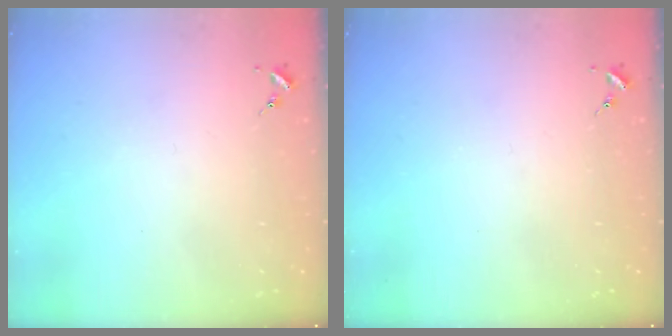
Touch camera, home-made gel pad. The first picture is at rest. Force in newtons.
{"total": 0.0}